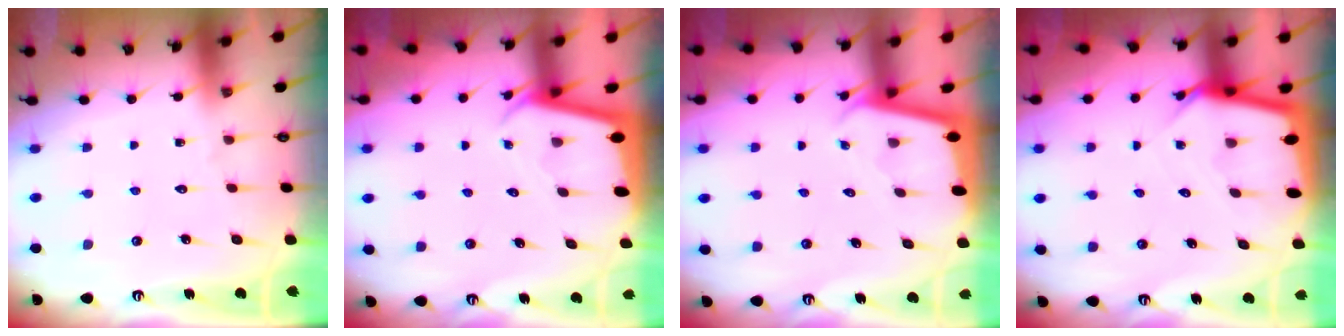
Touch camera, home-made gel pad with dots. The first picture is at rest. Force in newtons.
{"total": 2.0, "press": 2.0, "slide": 0.1}
{"total": 1.8, "press": 1.8, "slide": 0.0}
{"total": 4.9, "press": 4.9, "slide": 0.4}